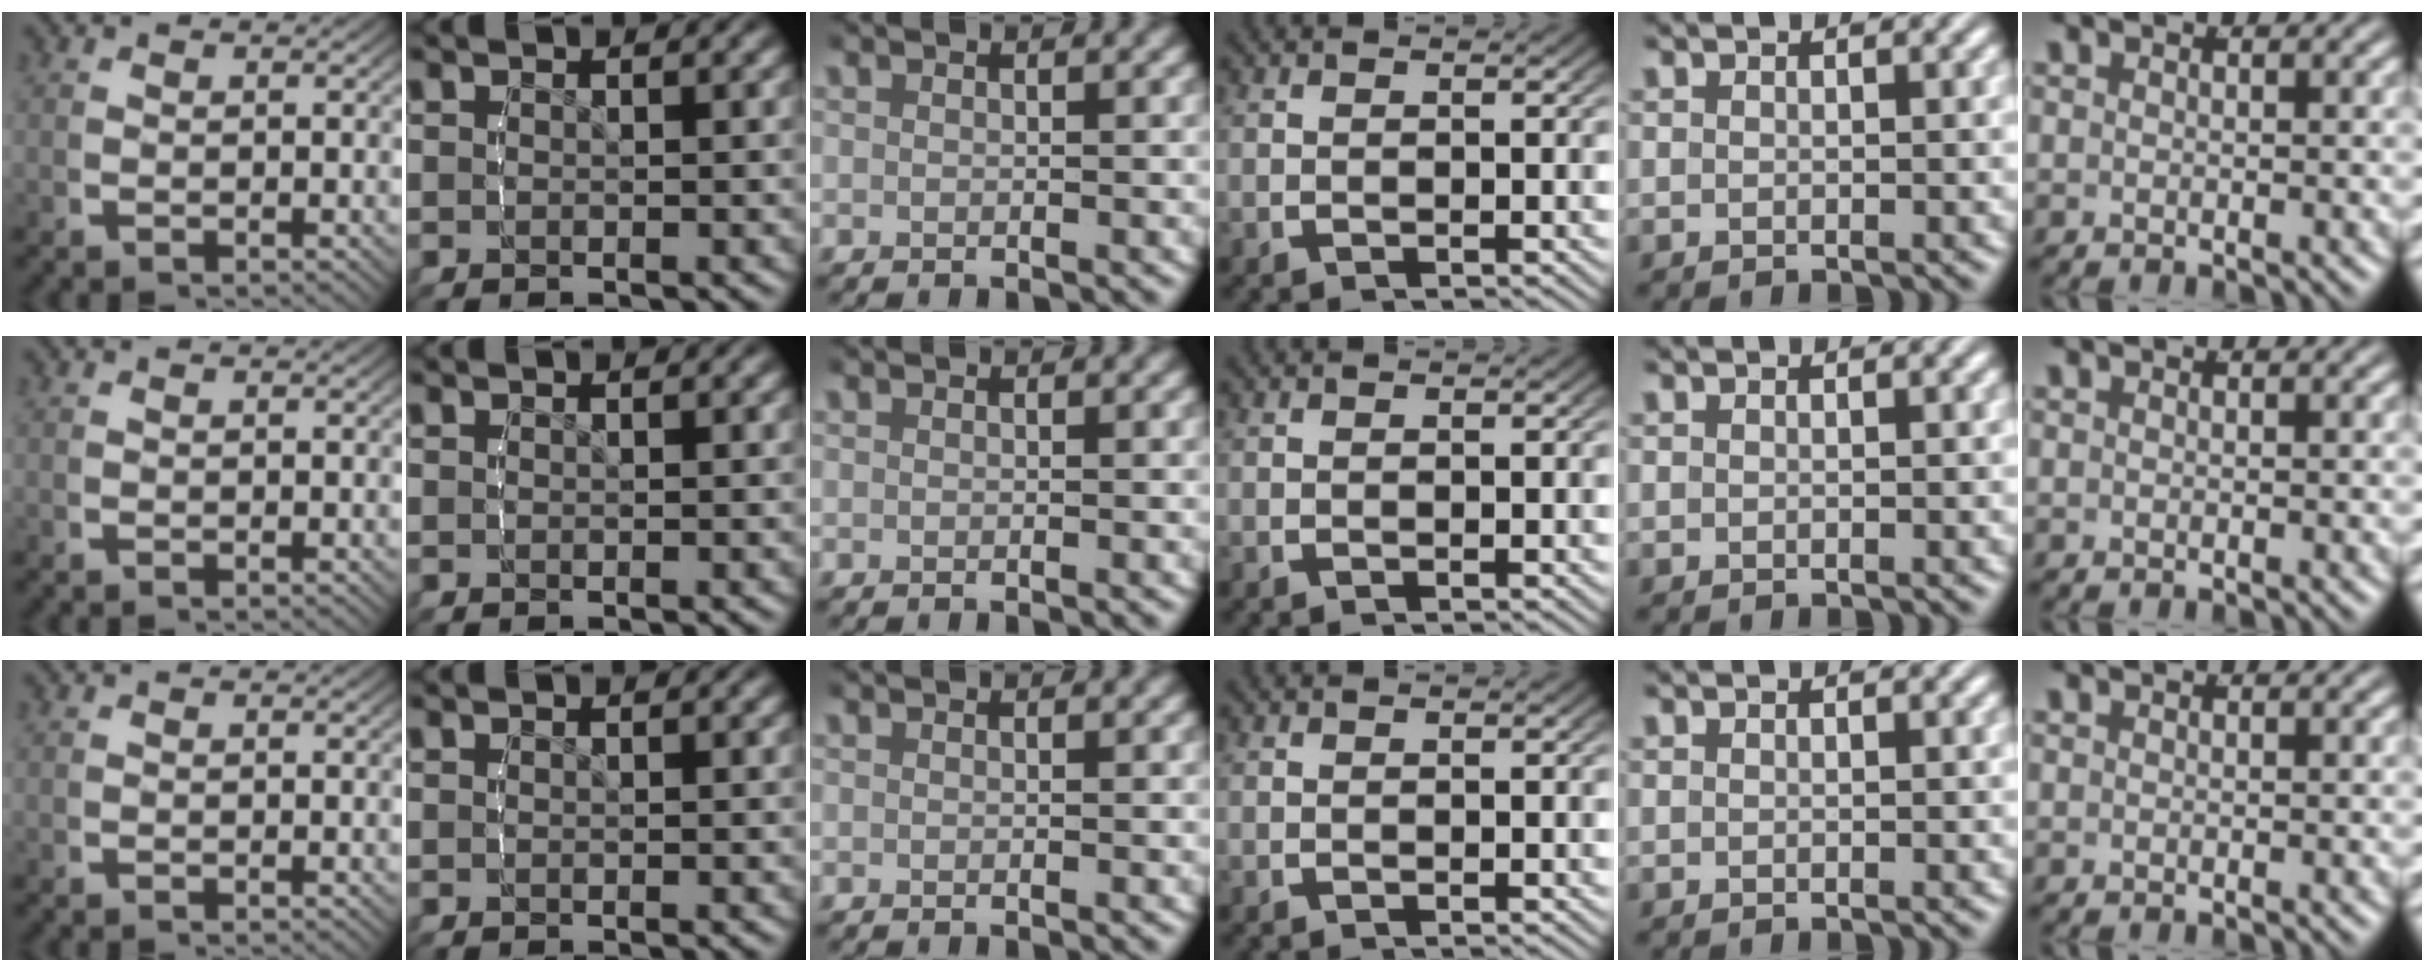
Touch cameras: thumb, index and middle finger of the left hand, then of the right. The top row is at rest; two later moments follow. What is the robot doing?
{"motion": "lift_and_place", "object": "bottle"}